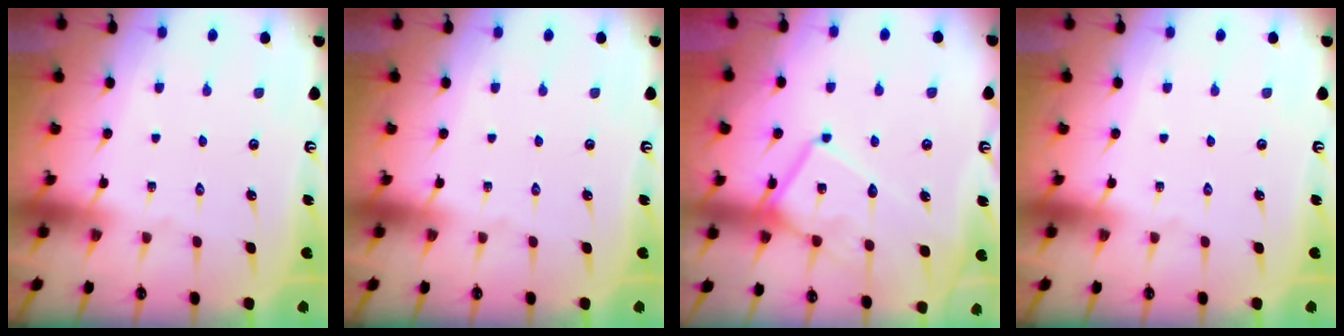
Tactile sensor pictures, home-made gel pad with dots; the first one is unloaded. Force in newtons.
{"total": 0.0}
{"total": 14.1, "press": 14.0, "slide": 1.3}
{"total": 0.0}